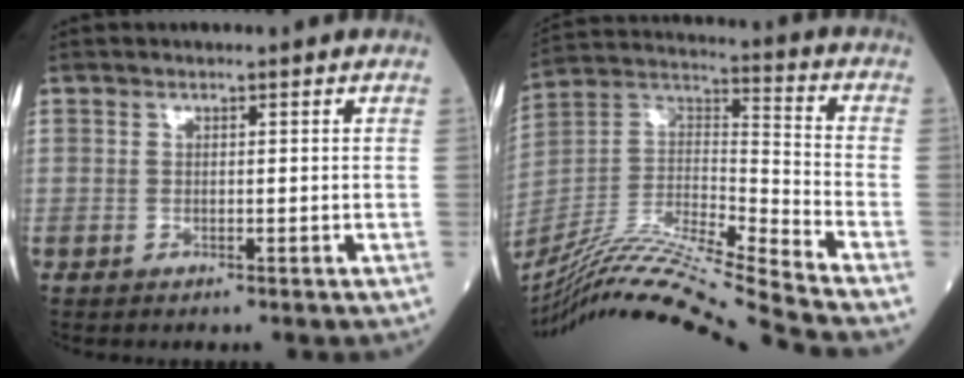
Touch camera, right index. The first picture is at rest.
{"total": 22.5, "force": [-19.9, -2.6, 10.0], "torque": [-0.211, -0.014, -0.359]}